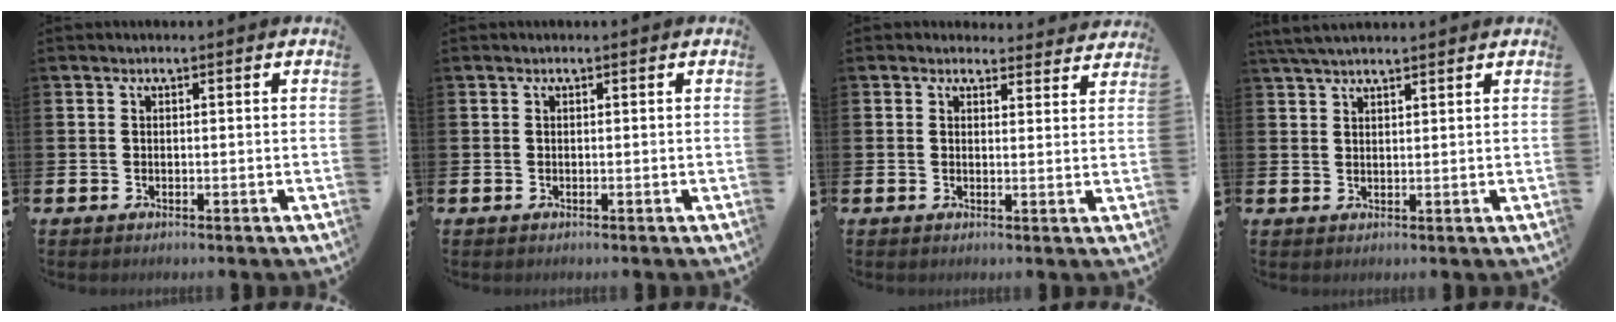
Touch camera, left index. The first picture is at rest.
{"total": 0.0}
{"total": 2.6, "force": [2.5, 0.9, -0.1], "torque": [0.006, -0.013, 0.042]}
{"total": 3.6, "force": [3.2, 0.8, 1.5], "torque": [-0.034, -0.005, 0.061]}